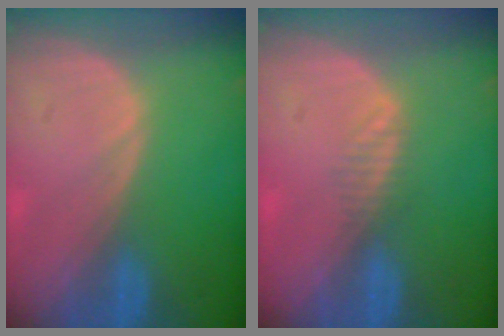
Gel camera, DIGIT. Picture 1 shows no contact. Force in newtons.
{"total": 1.7, "press": 1.4, "slide": 1.0}